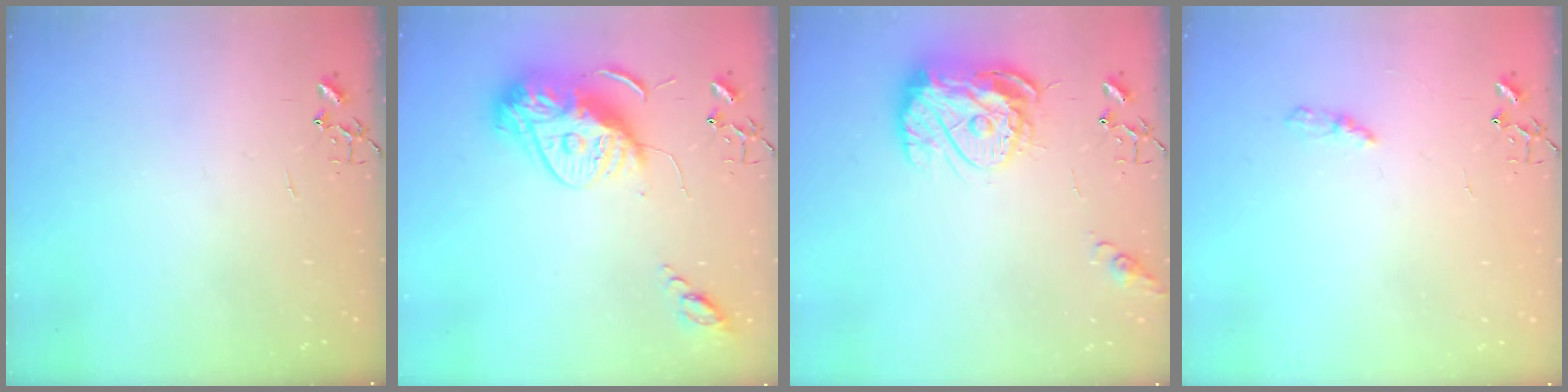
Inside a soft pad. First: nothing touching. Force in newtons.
{"total": 16.1, "press": 16.0, "slide": 1.6}
{"total": 14.4, "press": 14.4, "slide": 1.3}
{"total": 4.2, "press": 4.2, "slide": 0.5}